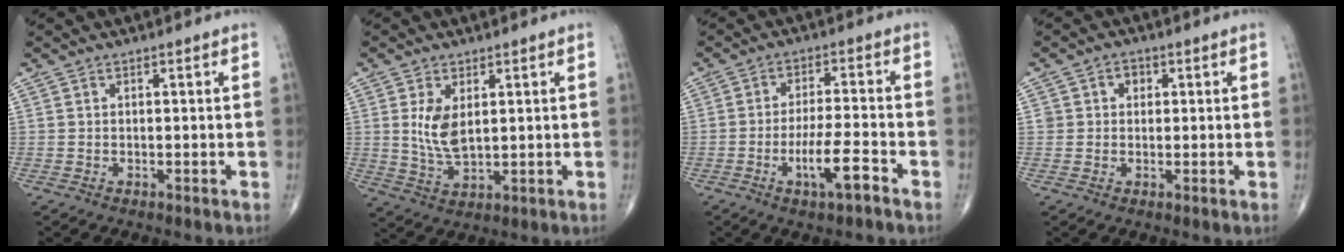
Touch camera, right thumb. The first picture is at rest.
{"total": 6.5, "force": [1.6, 3.3, 5.3], "torque": [-0.100, -0.015, 0.040]}
{"total": 7.6, "force": [-3.7, 1.4, 6.5], "torque": [-0.120, 0.022, -0.063]}
{"total": 2.8, "force": [0.7, 2.5, 1.0], "torque": [0.006, 0.002, 0.007]}